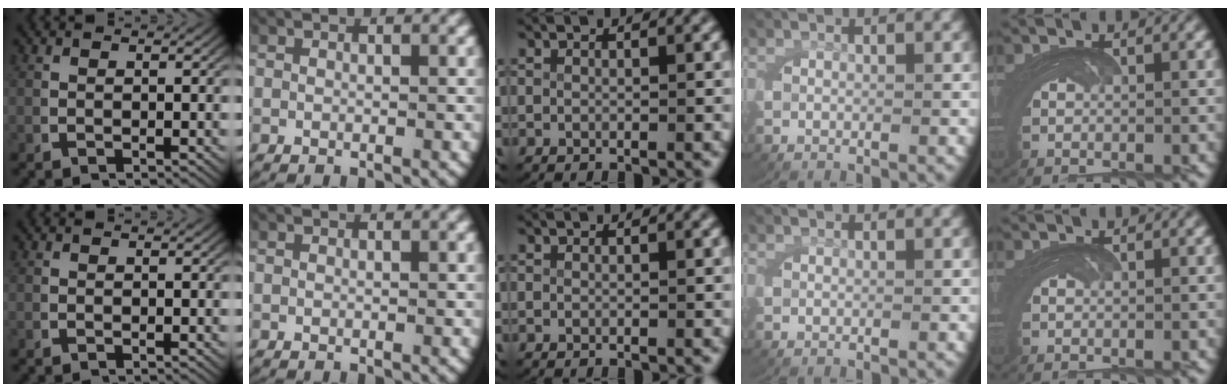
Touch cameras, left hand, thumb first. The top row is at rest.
{}